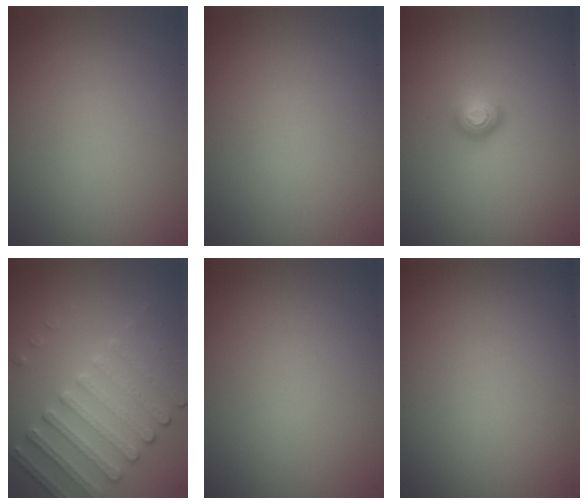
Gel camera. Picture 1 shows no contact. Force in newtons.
{"total": 0.0}
{"total": 1.7, "press": 1.1, "slide": 1.3}
{"total": 4.2, "press": 3.8, "slide": 1.8}
{"total": 0.0}
{"total": 0.0}